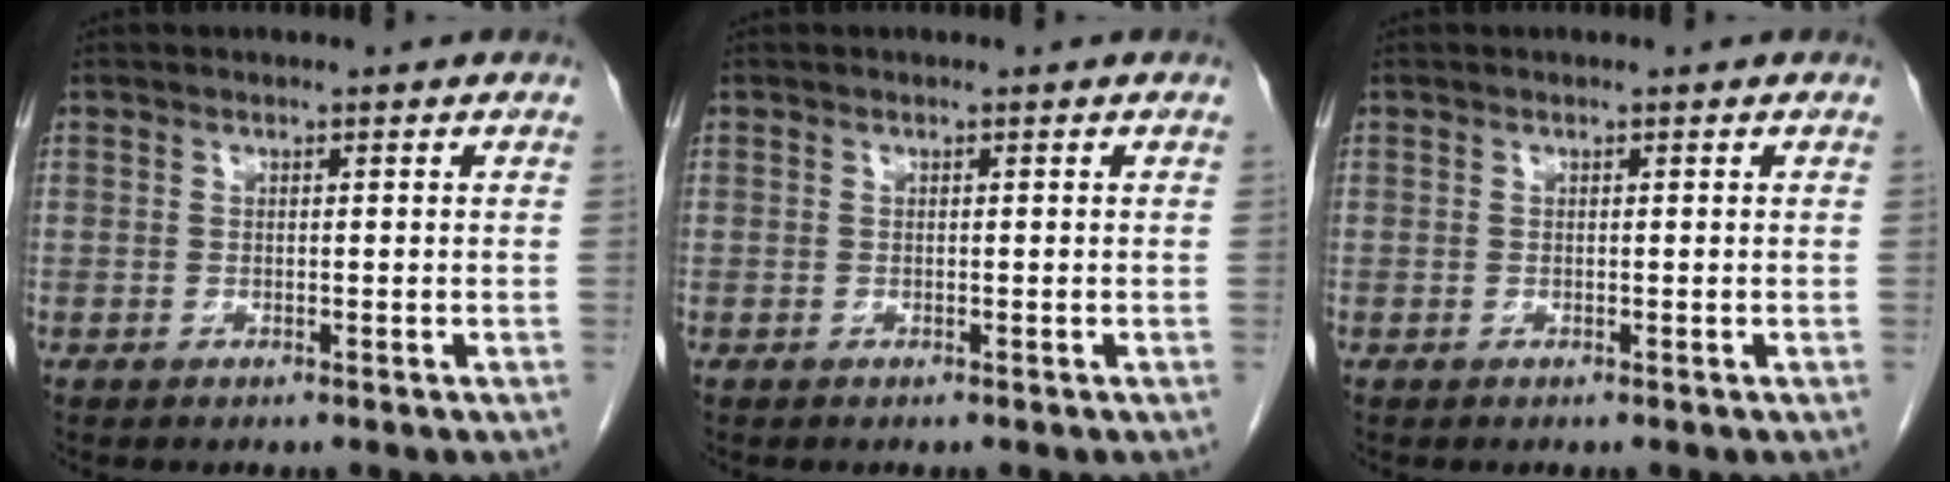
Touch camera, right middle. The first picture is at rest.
{"total": 0.0}
{"total": 0.0}